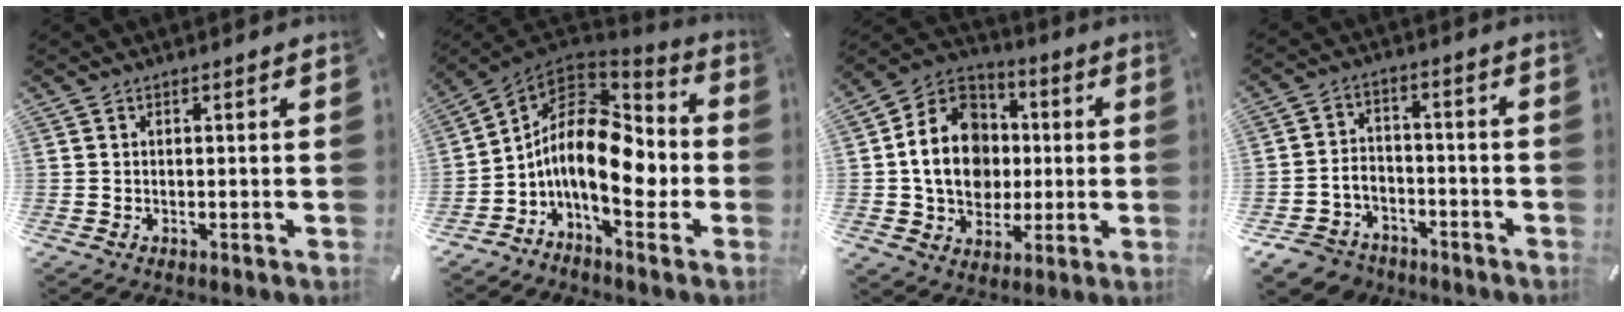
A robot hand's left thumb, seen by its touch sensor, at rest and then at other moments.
{"total": 15.3, "force": [-3.0, 8.4, 12.5], "torque": [-0.222, -0.003, -0.055]}
{"total": 15.7, "force": [-0.5, 13.6, 7.9], "torque": [-0.161, 0.017, -0.008]}
{"total": 7.3, "force": [-5.0, 5.2, 1.4], "torque": [-0.039, 0.027, -0.097]}